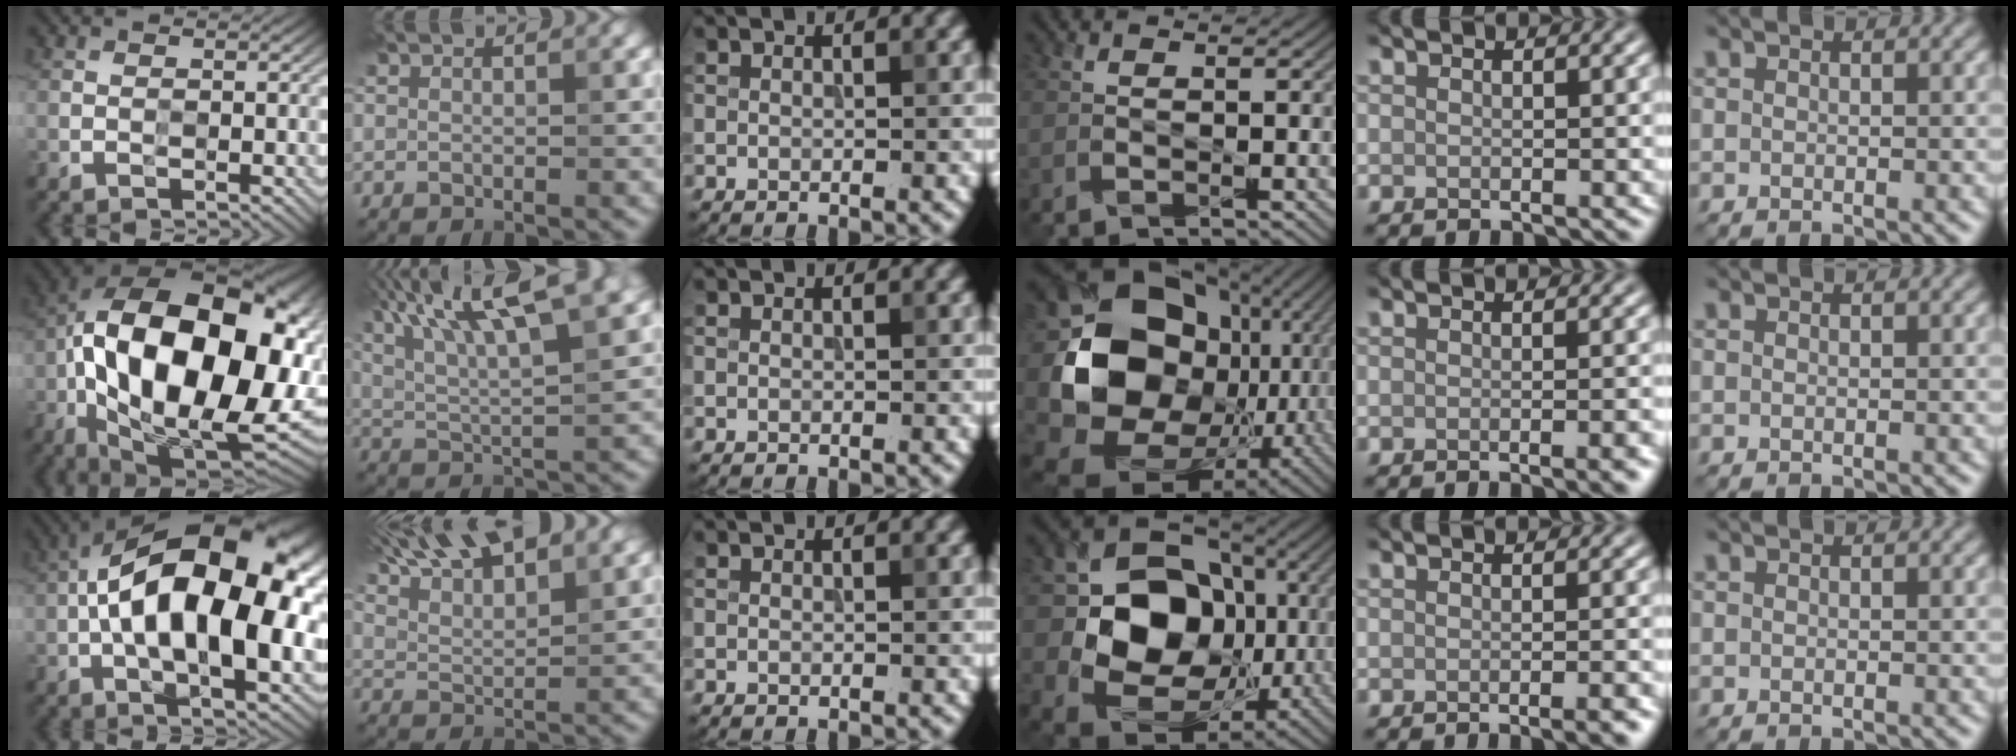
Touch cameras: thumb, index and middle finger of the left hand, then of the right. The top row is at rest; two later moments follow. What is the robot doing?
{"motion": "wipe", "object": "compact mirror"}